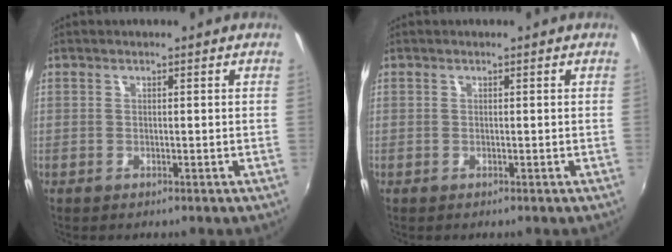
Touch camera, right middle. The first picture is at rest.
{"total": 0.0}